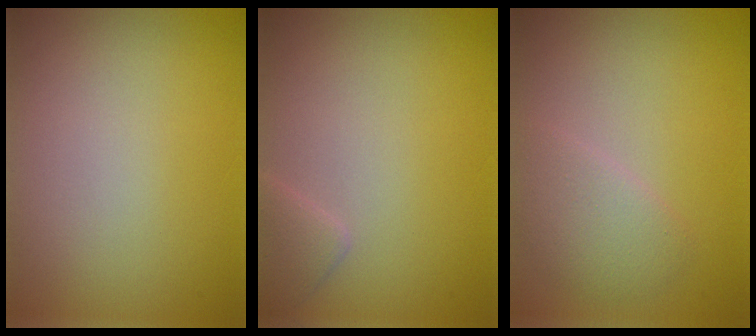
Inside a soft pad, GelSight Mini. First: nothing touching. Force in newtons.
{"total": 1.4, "press": 1.4, "slide": 0.1}
{"total": 2.3, "press": 2.3, "slide": 0.1}